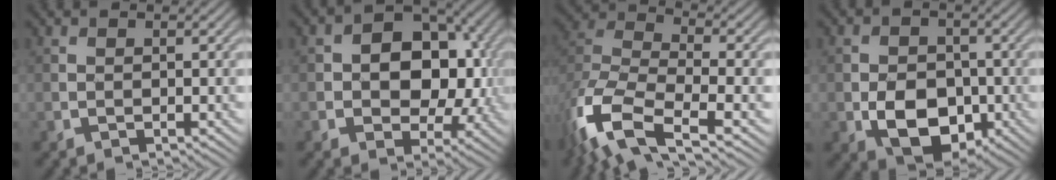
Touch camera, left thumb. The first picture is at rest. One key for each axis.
{"total": 10.5, "fx": 0.4, "fy": 7.6, "fz": 7.3, "tx": -0.101, "ty": -0.004, "tz": 0.000}
{"total": 12.0, "fx": -6.5, "fy": 5.4, "fz": 8.6, "tx": -0.197, "ty": -0.024, "tz": -0.135}
{"total": 7.9, "fx": -2.5, "fy": 5.5, "fz": 5.2, "tx": -0.092, "ty": -0.014, "tz": -0.045}